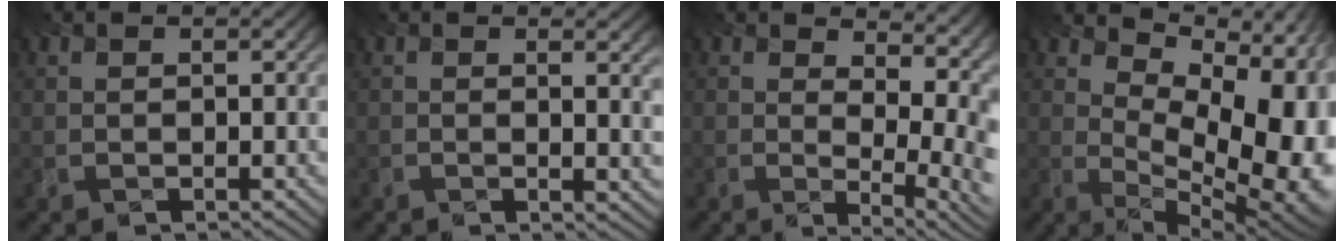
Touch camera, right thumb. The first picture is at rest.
{"total": 4.1, "force": [1.8, 1.2, 3.5], "torque": [-0.030, 0.010, 0.007]}
{"total": 12.1, "force": [5.4, 5.9, 9.2], "torque": [-0.125, 0.024, 0.078]}
{"total": 12.3, "force": [1.3, 6.7, 10.2], "torque": [-0.133, -0.010, 0.024]}